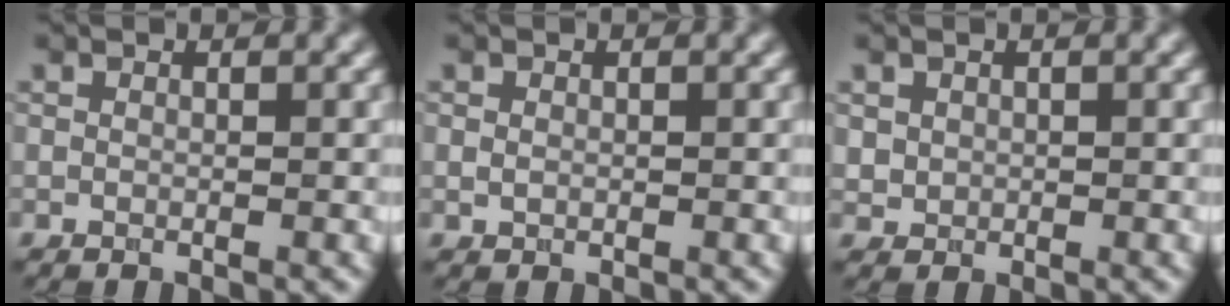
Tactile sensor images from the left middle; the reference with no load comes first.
{"total": 0.8, "force": [0.0, 0.7, 0.4], "torque": [-0.005, -0.001, 0.001]}
{"total": 1.0, "force": [0.3, 0.9, 0.2], "torque": [-0.001, -0.004, 0.010]}